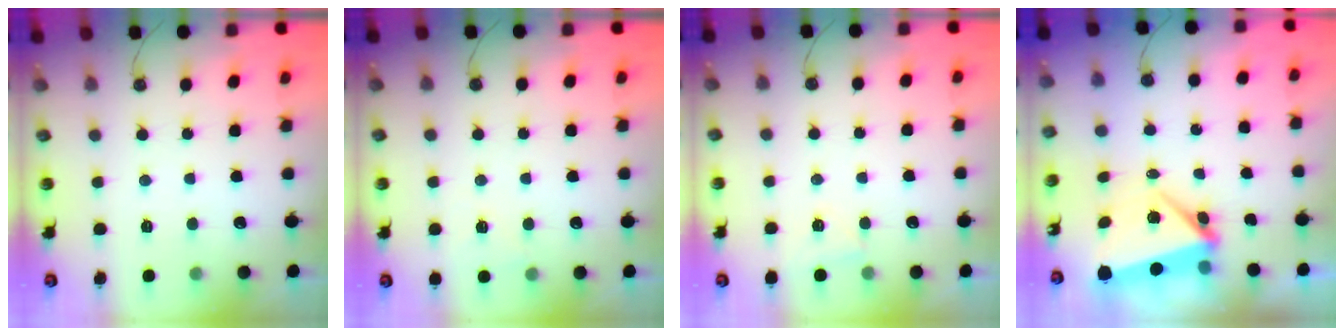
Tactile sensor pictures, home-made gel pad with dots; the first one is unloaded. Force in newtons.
{"total": 4.5, "press": 4.1, "slide": 1.8}
{"total": 3.5, "press": 3.4, "slide": 0.6}
{"total": 5.2, "press": 5.2, "slide": 0.1}